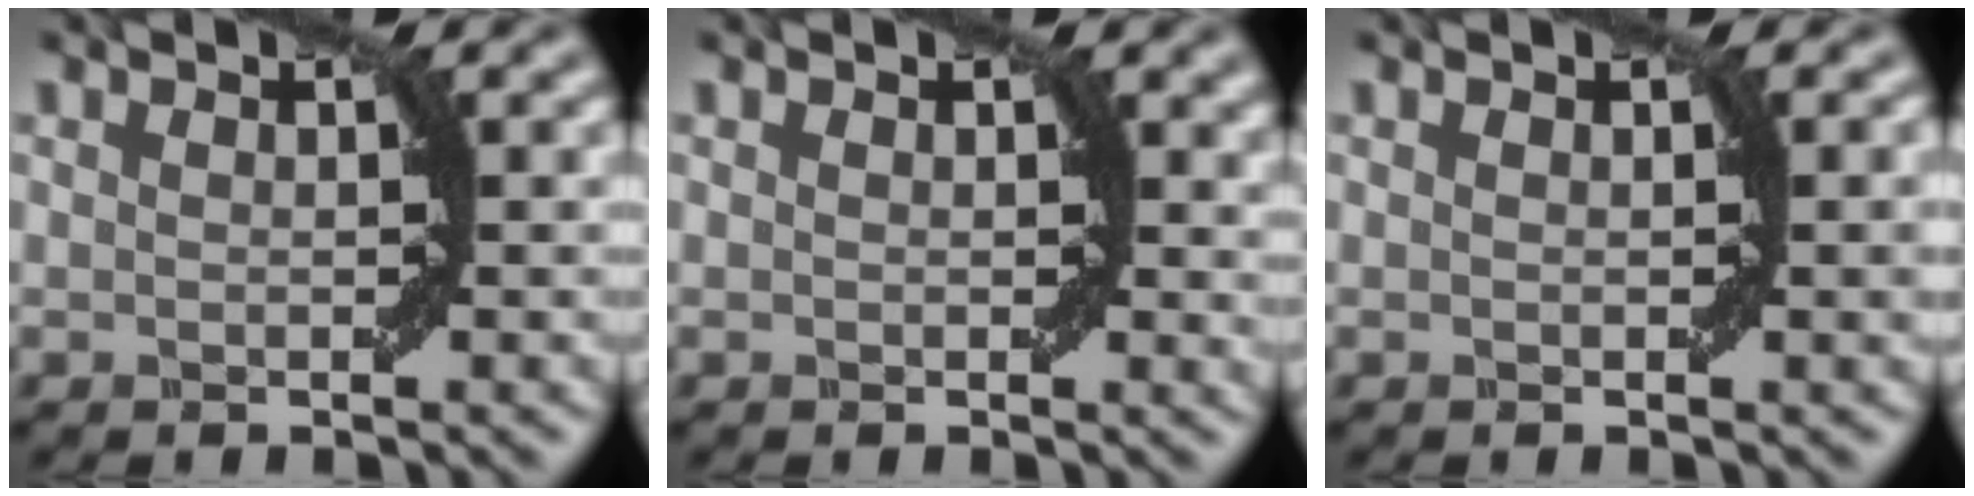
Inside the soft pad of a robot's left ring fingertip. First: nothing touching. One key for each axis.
{"total": 1.6, "fx": 0.6, "fy": 0.9, "fz": 1.1, "tx": -0.008, "ty": -0.004, "tz": 0.010}
{"total": 1.5, "fx": 0.2, "fy": 0.1, "fz": 1.5, "tx": -0.016, "ty": 0.002, "tz": 0.002}